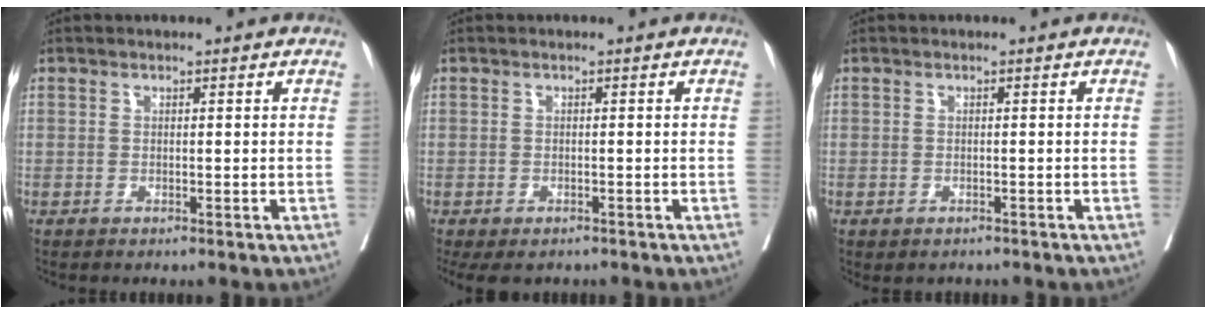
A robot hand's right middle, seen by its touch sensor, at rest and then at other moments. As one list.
[{"total": 5.1, "force": [-3.8, 2.6, 2.1], "torque": [-0.027, -0.007, -0.053]}, {"total": 1.4, "force": [-1.1, 0.8, 0.3], "torque": [-0.007, -0.001, -0.013]}]